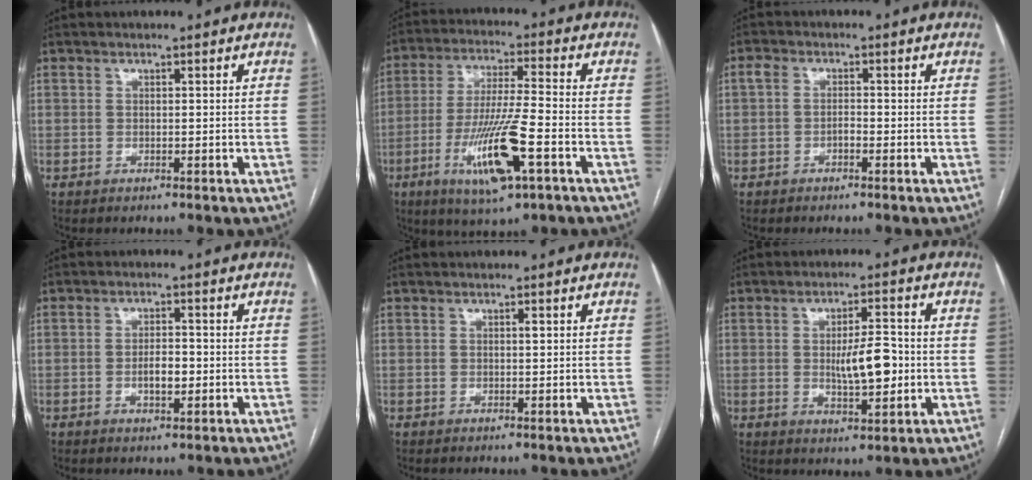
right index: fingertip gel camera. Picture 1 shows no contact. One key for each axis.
{"total": 13.3, "fx": -5.2, "fy": 1.2, "fz": 12.2, "tx": -0.240, "ty": -0.021, "tz": -0.090}
{"total": 2.0, "fx": -0.5, "fy": 1.2, "fz": 1.5, "tx": -0.027, "ty": 0.009, "tz": -0.010}
{"total": 3.3, "fx": -0.7, "fy": 1.3, "fz": 2.9, "tx": -0.053, "ty": 0.002, "tz": -0.010}
{"total": 0.5, "fx": 0.2, "fy": 0.1, "fz": 0.5, "tx": -0.009, "ty": -0.001, "tz": 0.003}
{"total": 7.5, "fx": -0.5, "fy": 2.0, "fz": 7.2, "tx": -0.119, "ty": 0.002, "tz": -0.004}